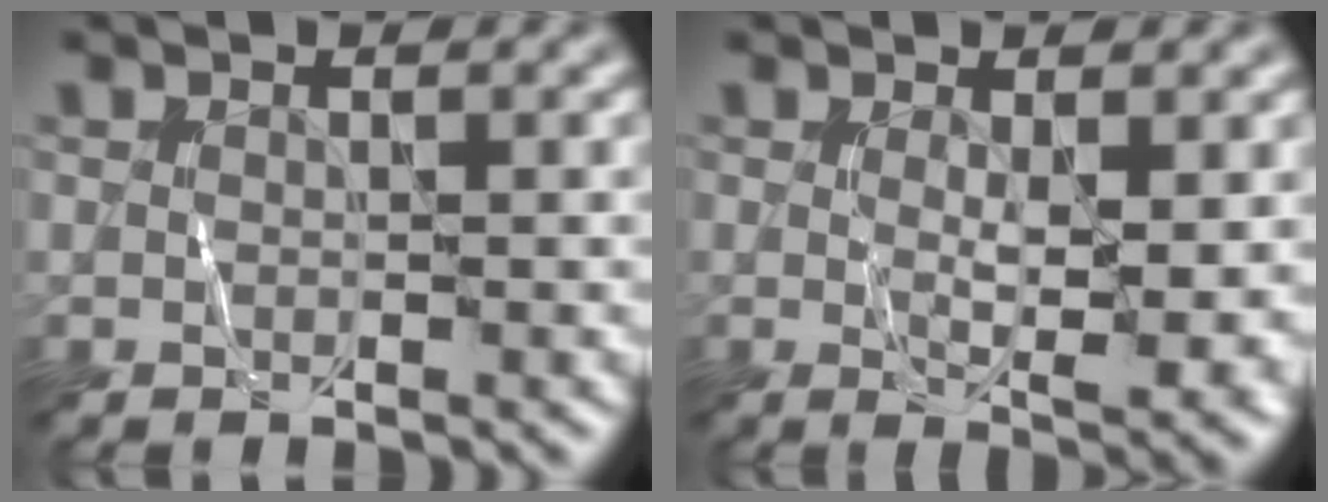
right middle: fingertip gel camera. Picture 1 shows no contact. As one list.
[{"total": 3.7, "force": [0.4, 0.9, 3.5], "torque": [-0.063, -0.013, 0.013]}]